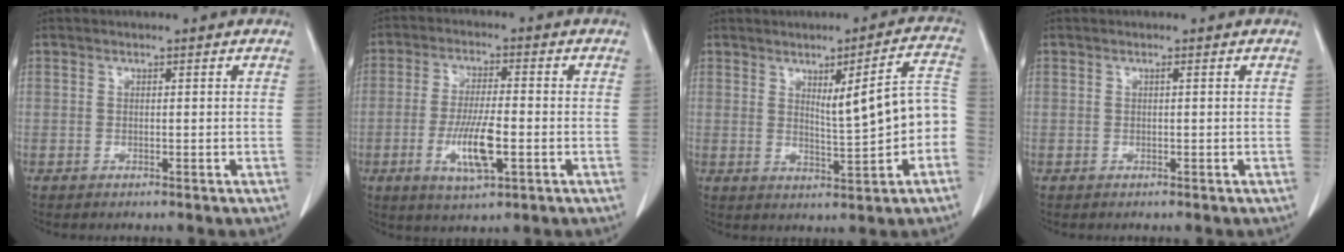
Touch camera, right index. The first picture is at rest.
{"total": 8.5, "force": [-2.4, 1.7, 7.9], "torque": [-0.151, -0.008, -0.041]}
{"total": 8.8, "force": [-0.3, 1.2, 8.7], "torque": [-0.114, 0.023, 0.003]}
{"total": 0.0}